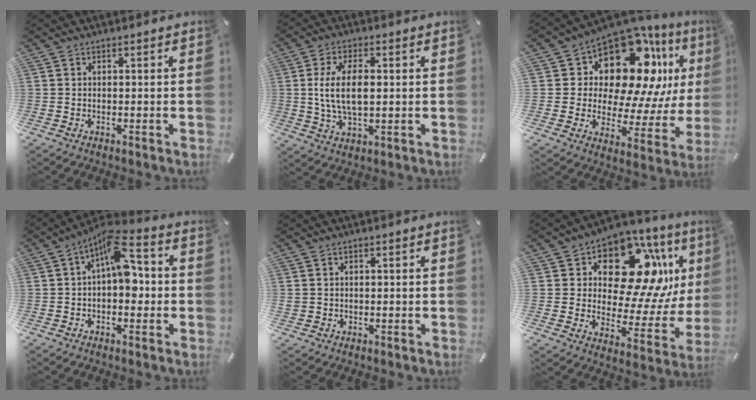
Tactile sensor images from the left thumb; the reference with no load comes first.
{"total": 10.3, "force": [0.9, 5.0, 8.9], "torque": [-0.185, 0.001, 0.010]}
{"total": 17.6, "force": [9.9, 10.8, 9.7], "torque": [-0.139, -0.087, 0.170]}
{"total": 10.0, "force": [1.6, 5.4, 8.3], "torque": [-0.121, -0.013, 0.027]}
{"total": 1.1, "force": [0.3, 1.0, 0.1], "torque": [-0.002, 0.004, 0.004]}
{"total": 18.0, "force": [8.2, 10.7, 12.0], "torque": [-0.174, -0.058, 0.135]}